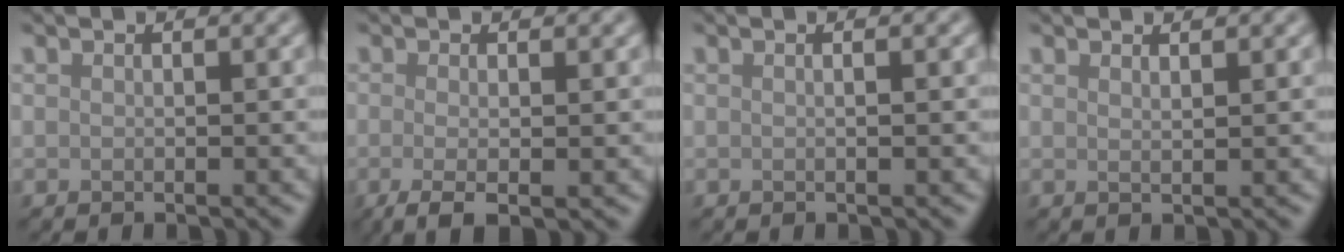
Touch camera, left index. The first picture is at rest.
{"total": 3.3, "force": [-0.7, 0.9, 3.1], "torque": [-0.054, -0.008, -0.015]}
{"total": 1.5, "force": [0.2, 0.6, 1.4], "torque": [-0.009, -0.001, -0.010]}
{"total": 1.0, "force": [0.8, 0.3, 0.6], "torque": [-0.004, 0.000, 0.007]}